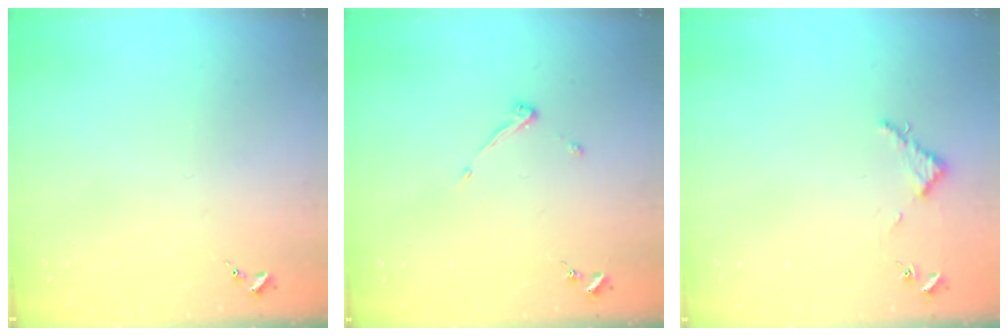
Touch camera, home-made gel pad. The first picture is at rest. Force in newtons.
{"total": 3.9, "press": 3.9, "slide": 0.6}
{"total": 2.8, "press": 2.8, "slide": 0.3}